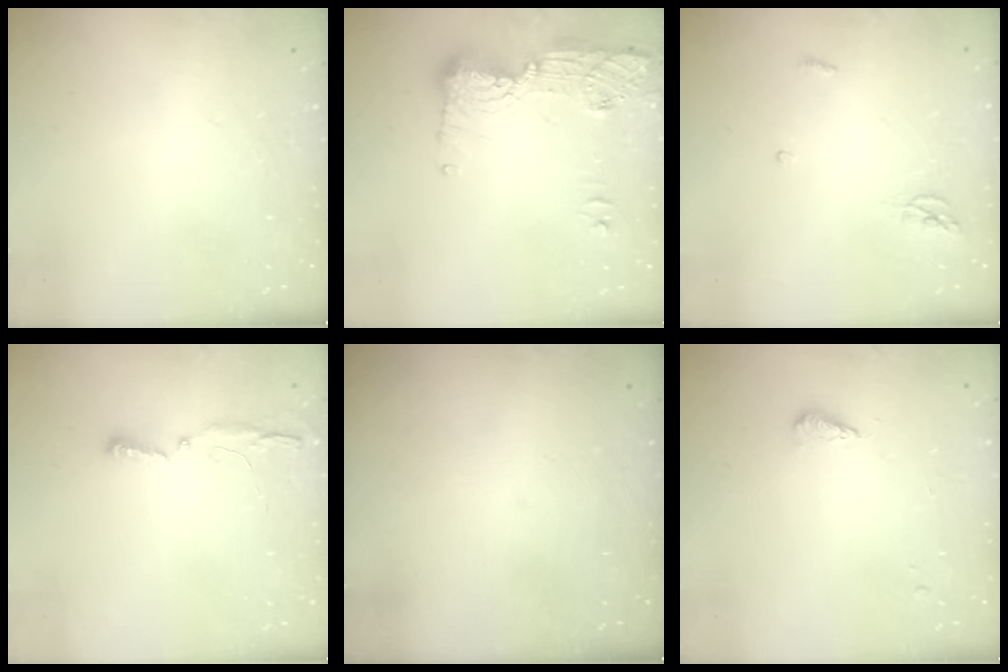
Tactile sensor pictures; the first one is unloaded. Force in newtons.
{"total": 14.5, "press": 14.3, "slide": 2.9}
{"total": 3.6, "press": 3.6, "slide": 0.3}
{"total": 3.5, "press": 3.4, "slide": 0.8}
{"total": 0.0}
{"total": 3.6, "press": 3.5, "slide": 1.1}